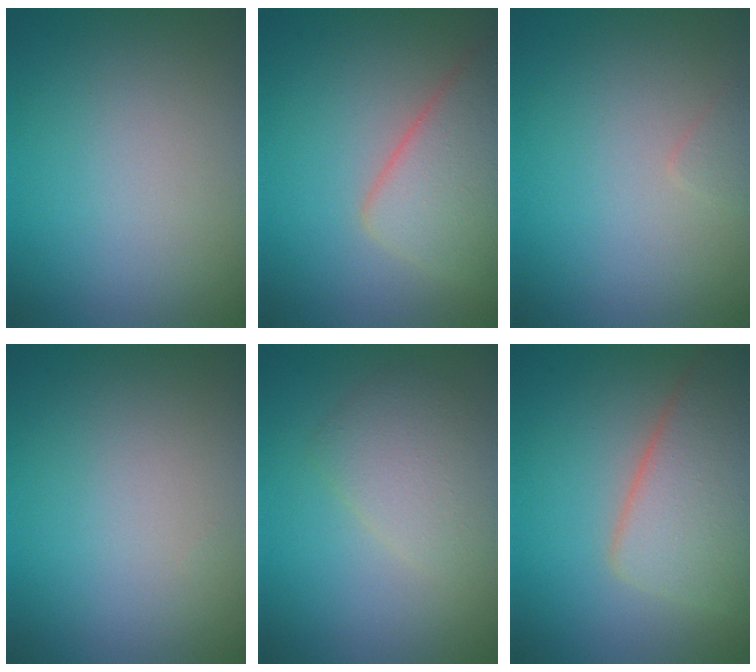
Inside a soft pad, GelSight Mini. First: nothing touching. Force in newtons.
{"total": 5.2, "press": 5.1, "slide": 0.3}
{"total": 0.7, "press": 0.7, "slide": 0.0}
{"total": 0.0}
{"total": 2.8, "press": 2.8, "slide": 0.2}
{"total": 6.5, "press": 6.5, "slide": 0.2}